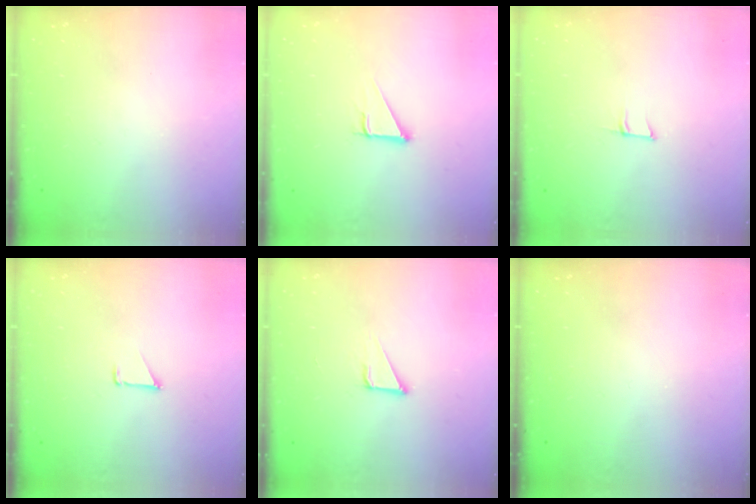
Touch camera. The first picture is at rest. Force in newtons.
{"total": 2.9, "press": 2.9, "slide": 0.1}
{"total": 5.5, "press": 5.4, "slide": 0.8}
{"total": 0.9, "press": 0.9, "slide": 0.1}
{"total": 3.2, "press": 3.2, "slide": 0.2}
{"total": 0.0}